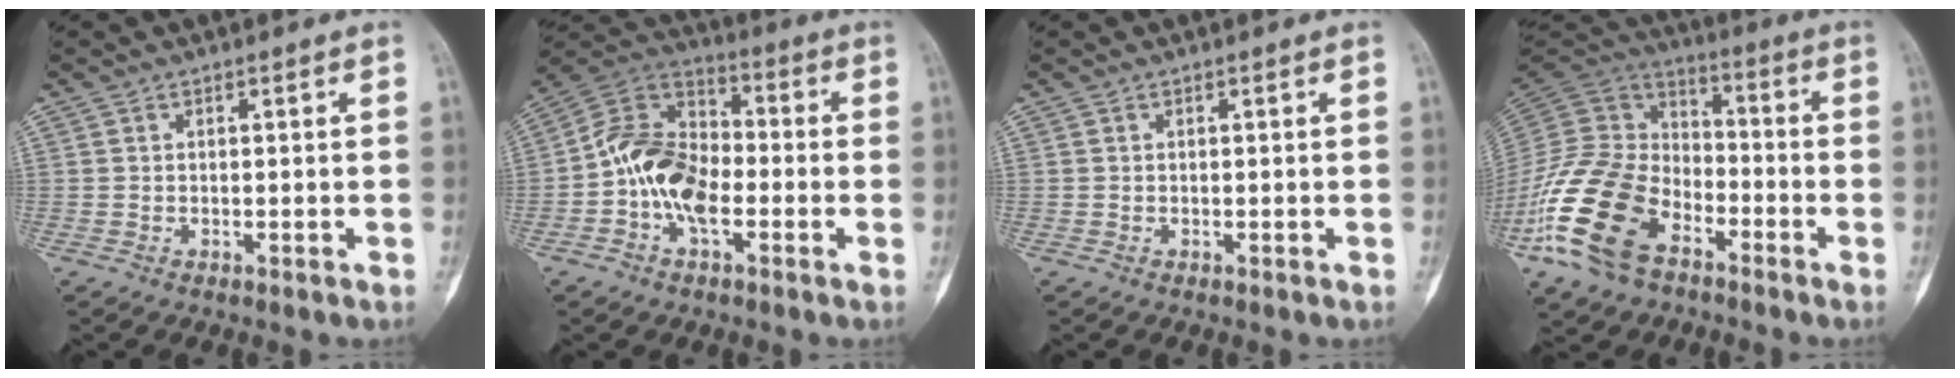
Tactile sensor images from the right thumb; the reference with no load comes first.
{"total": 13.6, "force": [-3.1, 8.4, 10.2], "torque": [-0.176, 0.037, -0.069]}
{"total": 0.0}
{"total": 19.7, "force": [-9.9, 11.9, 12.1], "torque": [-0.237, 0.057, -0.197]}